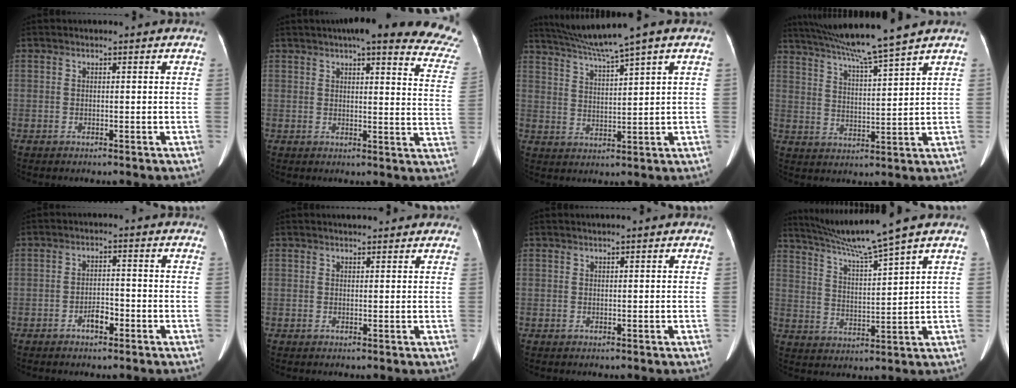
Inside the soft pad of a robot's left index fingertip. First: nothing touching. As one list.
[{"total": 22.7, "force": [19.8, 3.0, 10.7], "torque": [-0.118, -0.043, 0.203]}, {"total": 8.1, "force": [6.5, -1.7, 4.6], "torque": [-0.085, 0.012, 0.120]}, {"total": 11.3, "force": [9.7, -2.0, 5.4], "torque": [-0.094, 0.002, 0.165]}, {"total": 2.8, "force": [-1.9, 1.1, 1.7], "torque": [-0.031, 0.002, -0.031]}, {"total": 5.8, "force": [5.1, 1.6, 2.4], "torque": [-0.023, 0.021, 0.056]}, {"total": 0.6, "force": [0.4, -0.1, 0.3], "torque": [-0.009, 0.004, 0.014]}, {"total": 10.0, "force": [8.3, -2.5, 4.9], "torque": [-0.089, -0.003, 0.155]}]